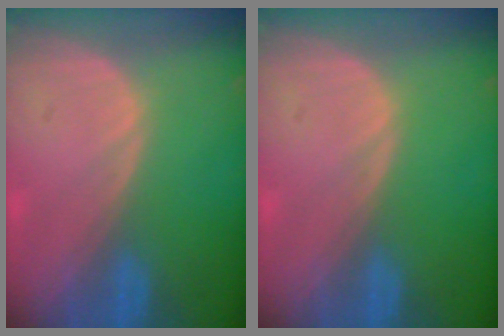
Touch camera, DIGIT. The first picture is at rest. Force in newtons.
{"total": 0.0}